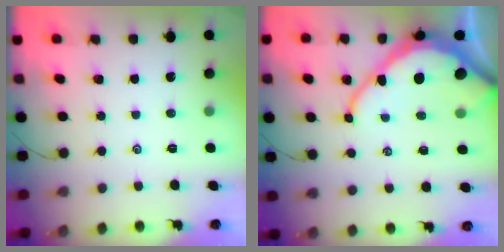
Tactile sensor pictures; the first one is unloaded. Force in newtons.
{"total": 12.4, "press": 12.4, "slide": 1.1}